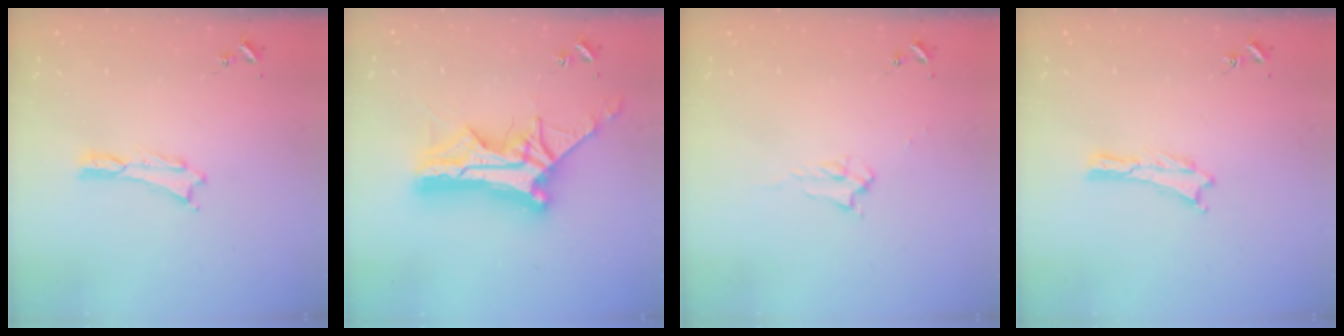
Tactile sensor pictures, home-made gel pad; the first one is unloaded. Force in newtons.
{"total": 14.8, "press": 14.7, "slide": 1.4}
{"total": 2.2, "press": 2.2, "slide": 0.4}
{"total": 0.0}